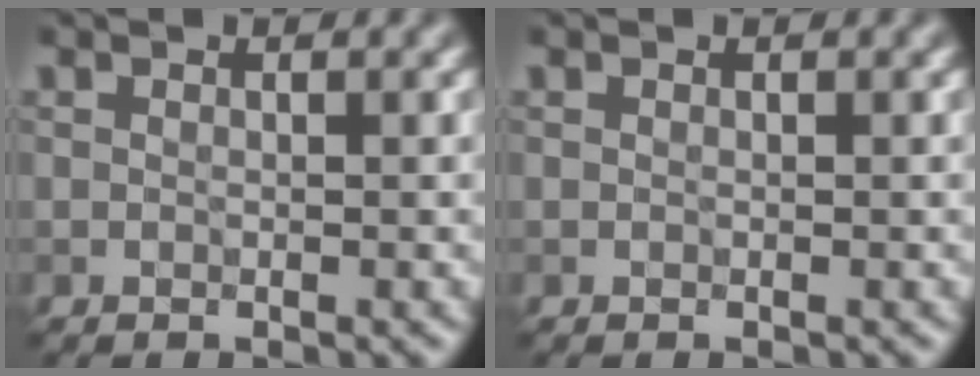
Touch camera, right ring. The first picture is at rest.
{"total": 0.0}